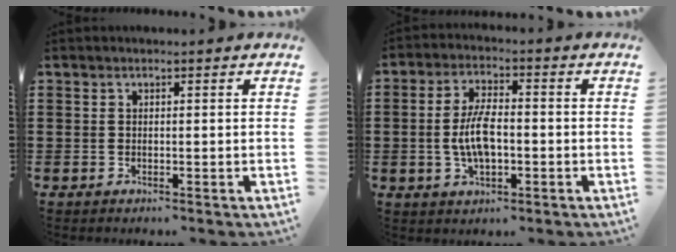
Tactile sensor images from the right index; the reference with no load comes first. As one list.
[{"total": 6.9, "force": [-0.9, 3.0, 6.2], "torque": [-0.137, -0.001, -0.023]}]